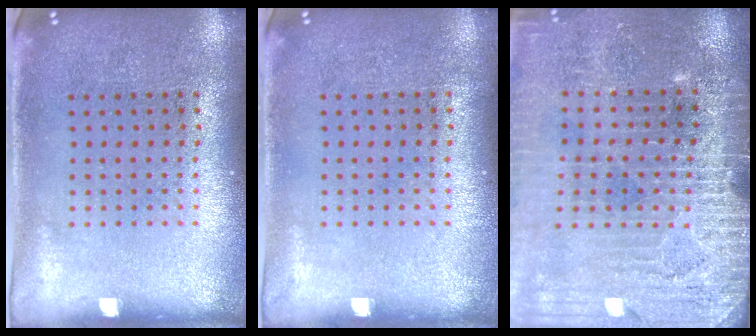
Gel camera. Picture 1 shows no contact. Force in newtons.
{"total": 0.0}
{"total": 3.2, "press": 3.1, "slide": 0.6}